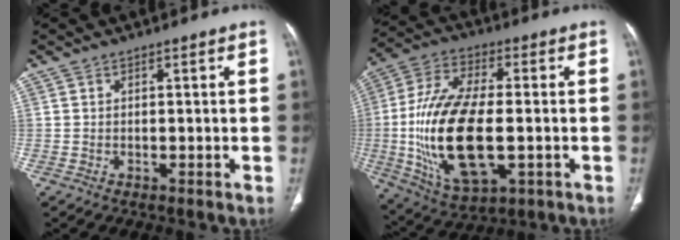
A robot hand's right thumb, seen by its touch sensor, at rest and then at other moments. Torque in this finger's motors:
{"motor_torque": [1.66, 2.40, 2.50, -0.02, 0.75]}